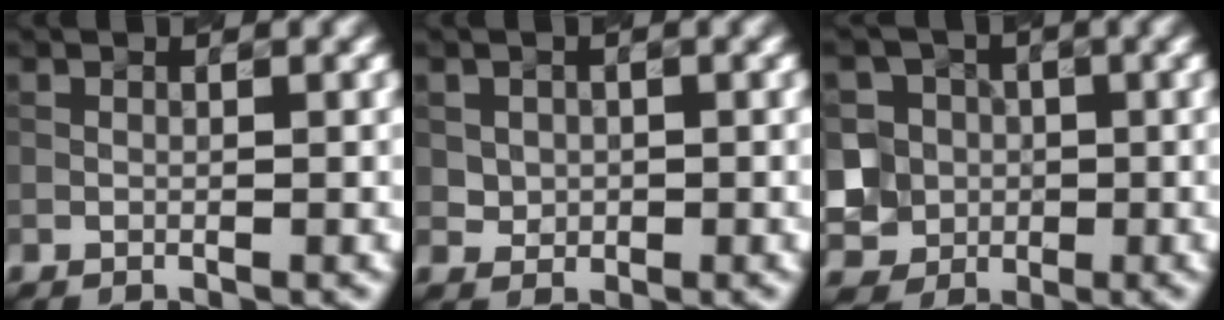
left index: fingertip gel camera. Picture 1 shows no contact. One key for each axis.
{"total": 1.8, "fx": 0.3, "fy": 1.7, "fz": 0.6, "tx": -0.011, "ty": -0.006, "tz": 0.019}
{"total": 9.8, "fx": -1.7, "fy": 9.2, "fz": 2.8, "tx": -0.082, "ty": 0.012, "tz": -0.056}